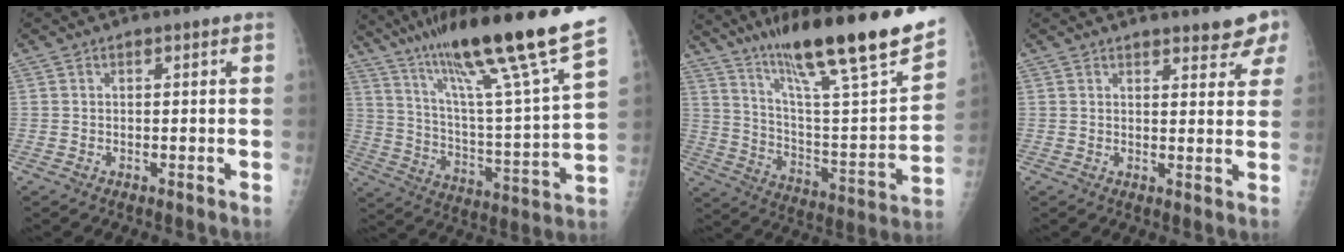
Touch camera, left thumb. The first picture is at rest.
{"total": 27.0, "force": [18.9, 1.0, 19.2], "torque": [-0.302, -0.076, 0.313]}
{"total": 26.9, "force": [19.1, 2.8, 18.7], "torque": [-0.276, -0.072, 0.313]}
{"total": 5.9, "force": [4.9, 1.8, 2.7], "torque": [-0.005, -0.024, 0.049]}